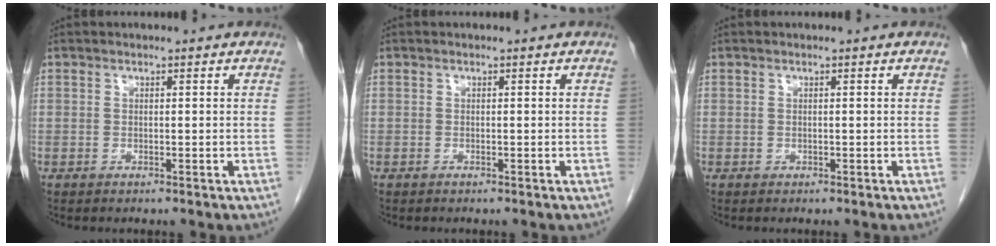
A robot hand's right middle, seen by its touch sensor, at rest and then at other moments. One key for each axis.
{"total": 0.0}
{"total": 0.0}